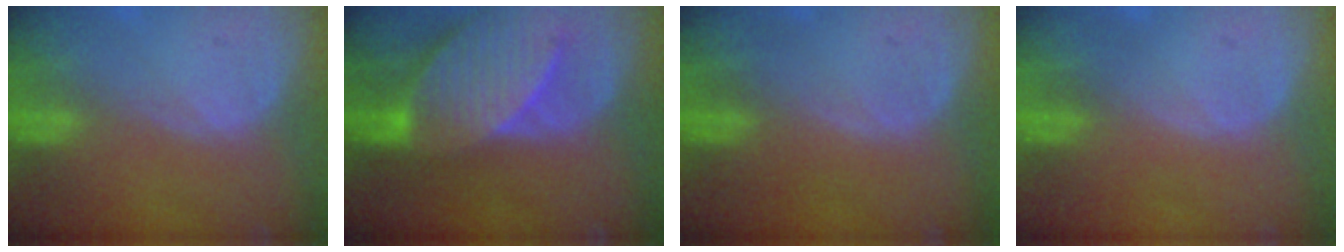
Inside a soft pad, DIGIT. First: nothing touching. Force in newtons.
{"total": 10.1, "press": 8.9, "slide": 4.8}
{"total": 0.0}
{"total": 0.0}